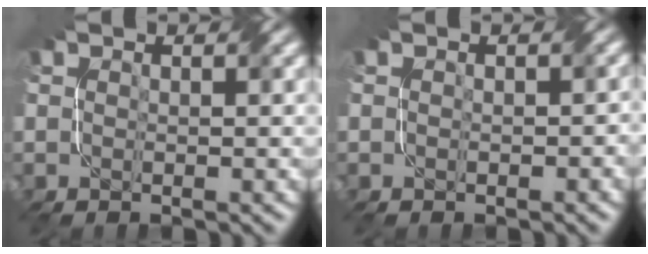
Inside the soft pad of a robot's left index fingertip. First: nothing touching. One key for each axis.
{"total": 0.9, "fx": -0.1, "fy": 0.7, "fz": 0.6, "tx": -0.008, "ty": -0.004, "tz": 0.001}